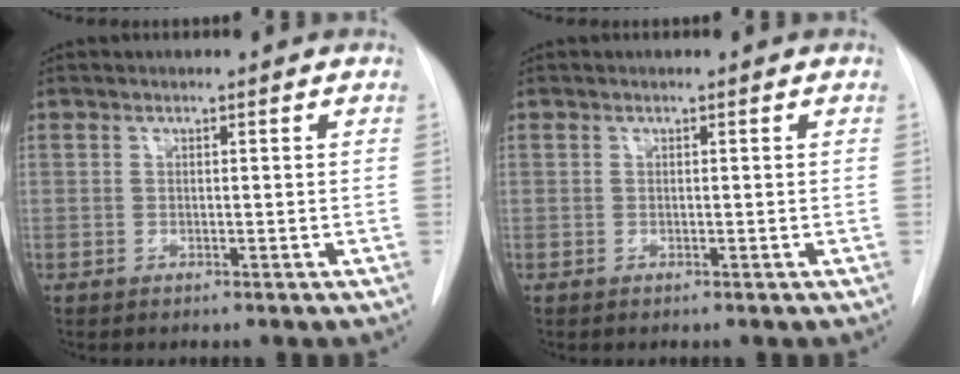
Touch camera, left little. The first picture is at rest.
{"total": 0.0}